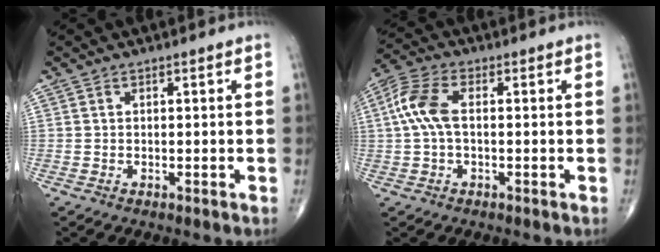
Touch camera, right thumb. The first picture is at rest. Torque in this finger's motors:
{"motor_torque": [-0.68, 1.12, 0.39, -0.35, 0.30]}